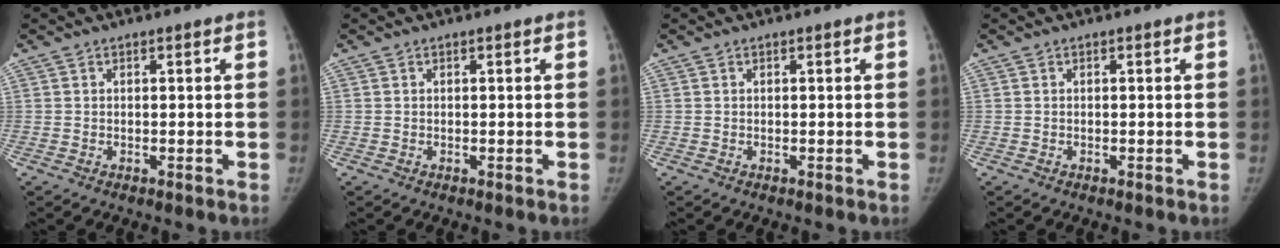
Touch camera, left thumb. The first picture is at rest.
{"total": 0.0}
{"total": 0.0}
{"total": 0.0}